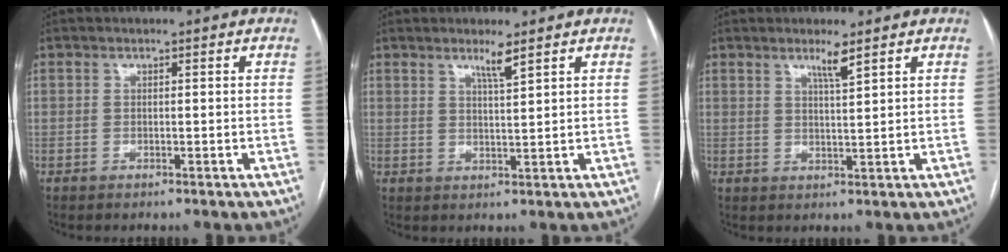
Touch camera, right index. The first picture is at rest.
{"total": 2.8, "force": [2.0, -0.3, 2.0], "torque": [-0.037, -0.008, 0.038]}
{"total": 3.0, "force": [2.1, -0.3, 2.1], "torque": [-0.040, -0.007, 0.039]}